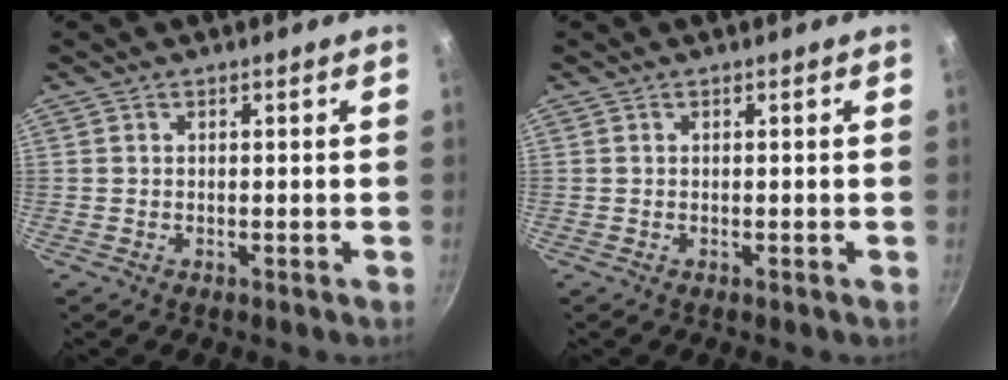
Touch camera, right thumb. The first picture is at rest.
{"total": 0.0}